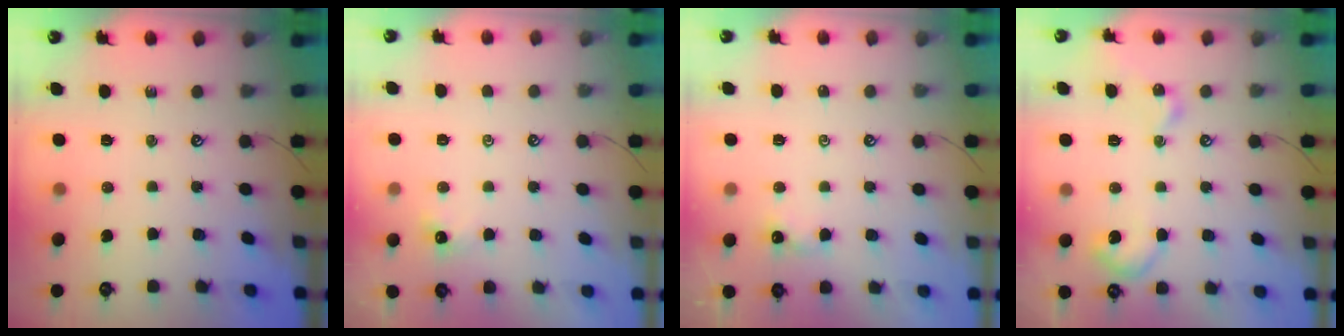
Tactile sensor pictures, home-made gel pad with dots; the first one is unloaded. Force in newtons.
{"total": 0.0}
{"total": 1.0, "press": 0.9, "slide": 0.4}
{"total": 7.0, "press": 6.9, "slide": 0.8}